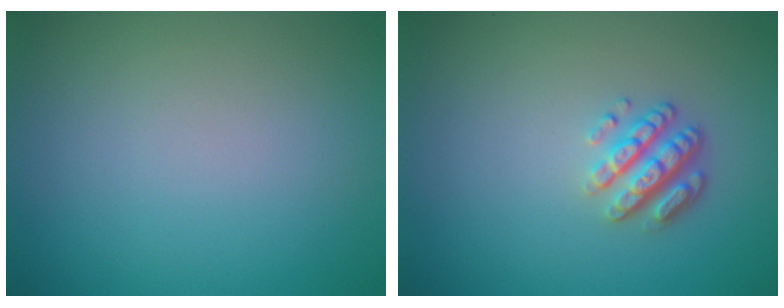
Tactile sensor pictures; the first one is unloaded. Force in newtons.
{"total": 2.9, "press": 2.4, "slide": 1.7}